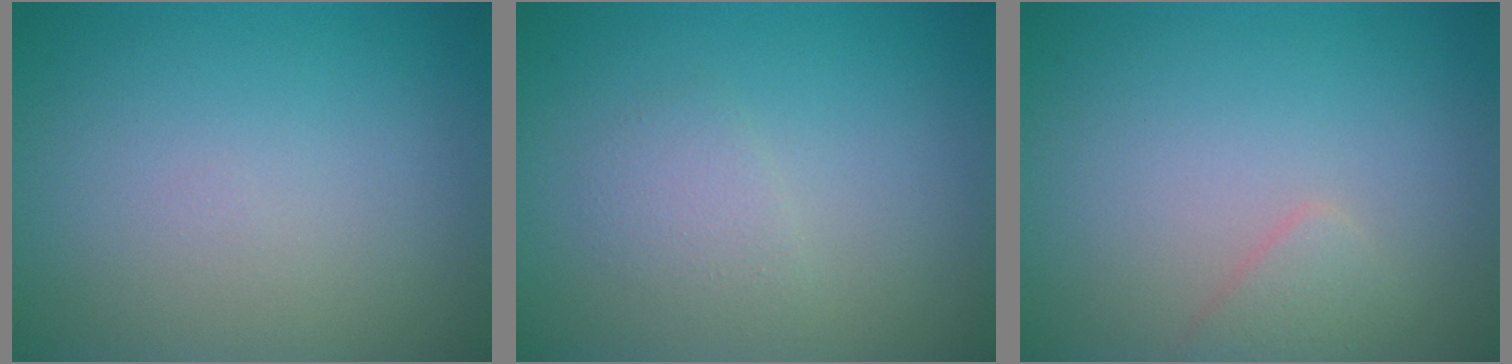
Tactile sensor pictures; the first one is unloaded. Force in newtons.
{"total": 1.4, "press": 1.4, "slide": 0.1}
{"total": 1.2, "press": 1.2, "slide": 0.1}